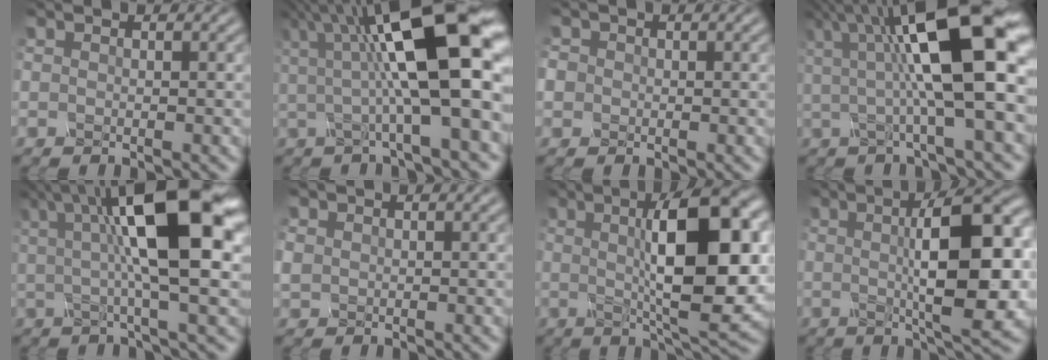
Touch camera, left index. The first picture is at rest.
{"total": 12.8, "force": [2.3, 3.1, 12.3], "torque": [-0.188, 0.020, 0.031]}
{"total": 2.4, "force": [0.4, 2.3, 0.8], "torque": [-0.003, 0.017, -0.010]}
{"total": 12.7, "force": [2.3, 3.0, 12.1], "torque": [-0.182, 0.023, 0.031]}
{"total": 11.8, "force": [3.2, 2.7, 11.1], "torque": [-0.169, 0.018, 0.049]}
{"total": 1.1, "force": [0.3, 1.0, 0.3], "torque": [-0.005, 0.001, 0.004]}
{"total": 12.5, "force": [1.7, 3.3, 11.9], "torque": [-0.163, 0.009, 0.027]}
{"total": 11.2, "force": [0.9, 2.9, 10.8], "torque": [-0.147, 0.009, 0.011]}